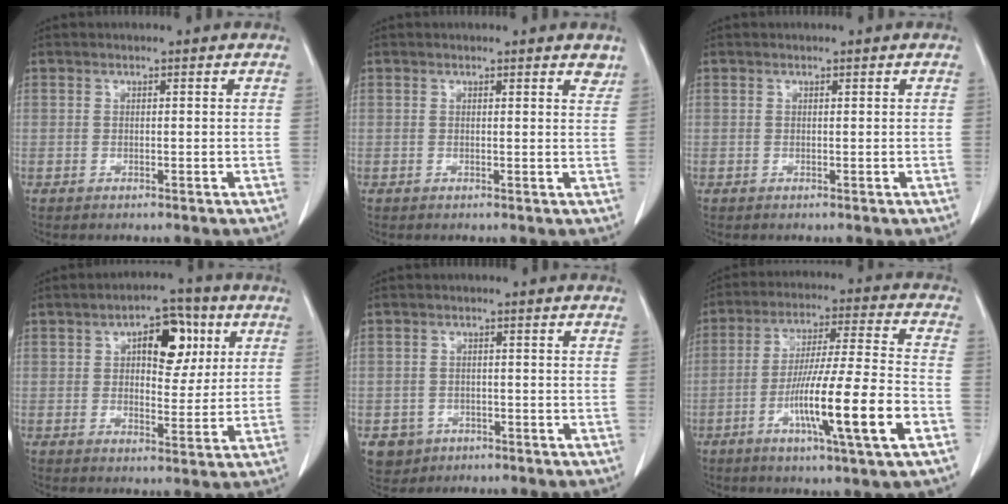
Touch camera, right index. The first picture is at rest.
{"total": 2.4, "force": [2.2, 0.6, 0.7], "torque": [-0.006, -0.009, 0.012]}
{"total": 0.0}
{"total": 8.8, "force": [3.1, 4.3, 7.0], "torque": [-0.096, 0.022, 0.045]}
{"total": 4.0, "force": [-1.8, 3.5, 0.4], "torque": [-0.005, 0.010, -0.023]}
{"total": 16.1, "force": [-5.9, -0.1, 15.0], "torque": [-0.265, -0.012, -0.100]}